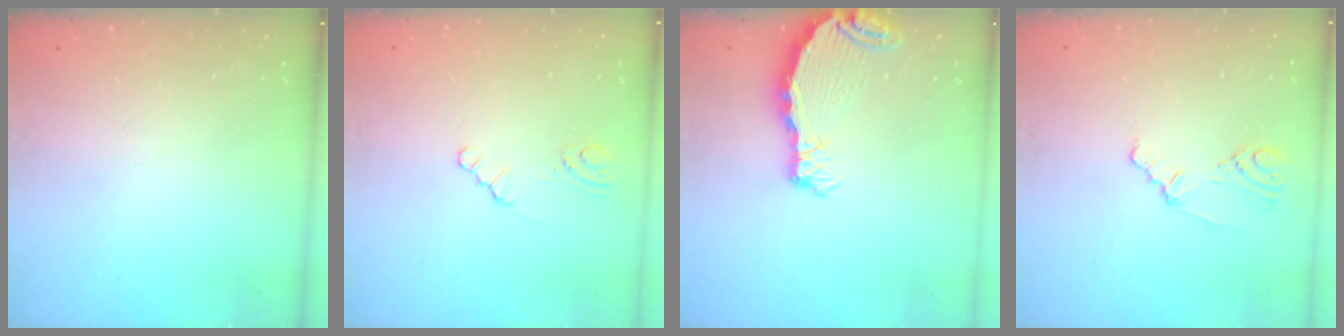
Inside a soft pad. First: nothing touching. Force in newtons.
{"total": 1.1, "press": 1.0, "slide": 0.2}
{"total": 6.7, "press": 6.6, "slide": 0.8}
{"total": 1.8, "press": 1.7, "slide": 0.5}